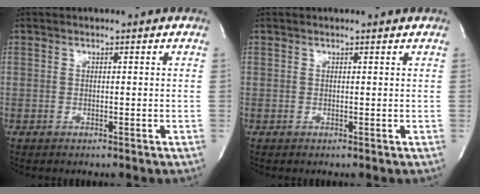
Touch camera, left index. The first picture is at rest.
{"total": 1.2, "force": [1.2, -0.1, 0.2], "torque": [-0.010, 0.002, 0.013]}